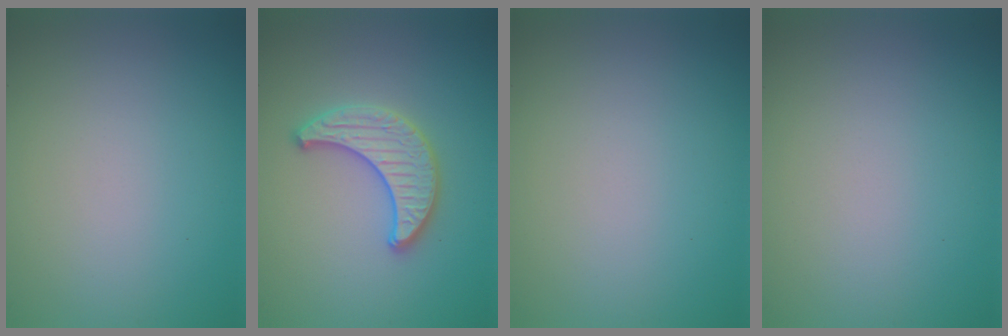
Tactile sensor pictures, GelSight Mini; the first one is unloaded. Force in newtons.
{"total": 3.4, "press": 3.4, "slide": 0.2}
{"total": 0.0}
{"total": 0.0}